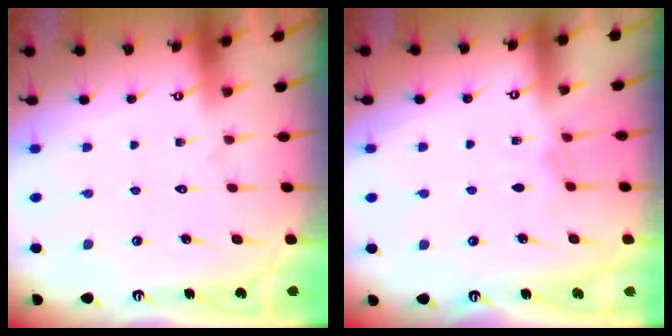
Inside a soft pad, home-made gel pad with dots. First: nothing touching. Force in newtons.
{"total": 3.8, "press": 3.7, "slide": 0.6}